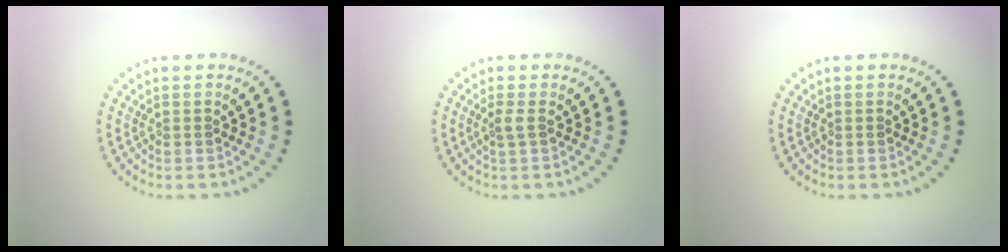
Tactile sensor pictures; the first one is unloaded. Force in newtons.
{"total": 0.9, "press": 0.7, "slide": 0.6}
{"total": 0.0}